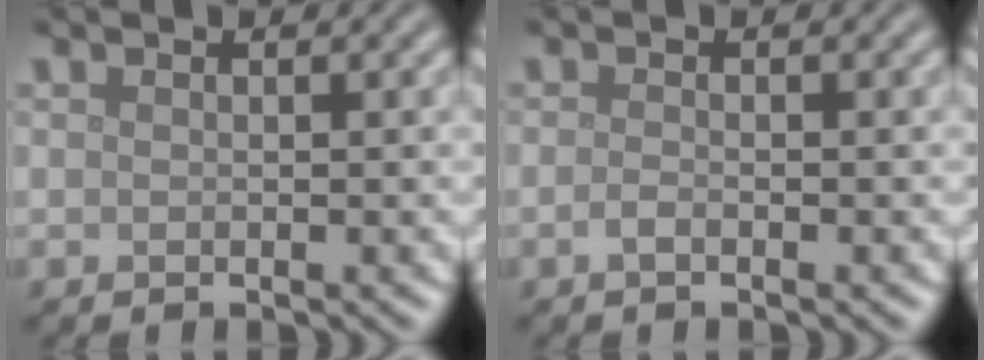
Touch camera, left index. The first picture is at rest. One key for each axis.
{"total": 0.7, "fx": -0.4, "fy": 0.3, "fz": 0.5, "tx": -0.014, "ty": -0.001, "tz": -0.009}